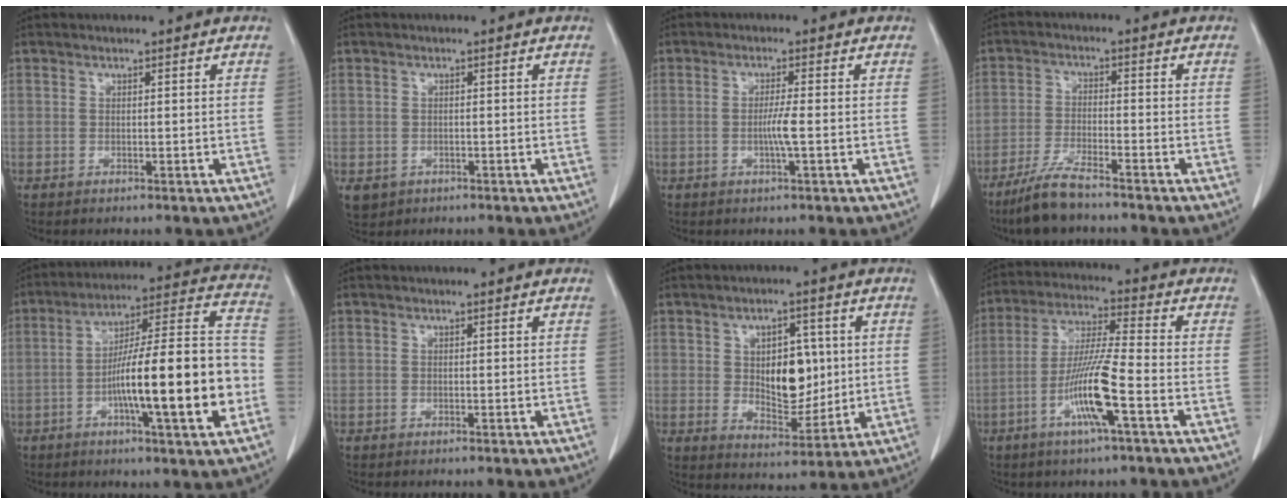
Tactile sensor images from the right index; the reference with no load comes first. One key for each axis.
{"total": 3.9, "fx": -1.7, "fy": 3.4, "fz": 0.9, "tx": -0.017, "ty": -0.001, "tz": -0.021}
{"total": 2.7, "fx": -0.6, "fy": -0.4, "fz": 2.6, "tx": -0.051, "ty": -0.003, "tz": -0.011}
{"total": 7.0, "fx": -5.7, "fy": 0.8, "fz": 4.0, "tx": -0.085, "ty": -0.019, "tz": -0.108}
{"total": 20.7, "fx": -5.3, "fy": 1.7, "fz": 19.9, "tx": -0.286, "ty": 0.014, "tz": -0.081}
{"total": 0.0}
{"total": 9.1, "fx": 1.3, "fy": 5.3, "fz": 7.3, "tx": -0.109, "ty": 0.002, "tz": 0.036}
{"total": 10.9, "fx": -4.2, "fy": 0.0, "fz": 10.0, "tx": -0.199, "ty": -0.006, "tz": -0.083}